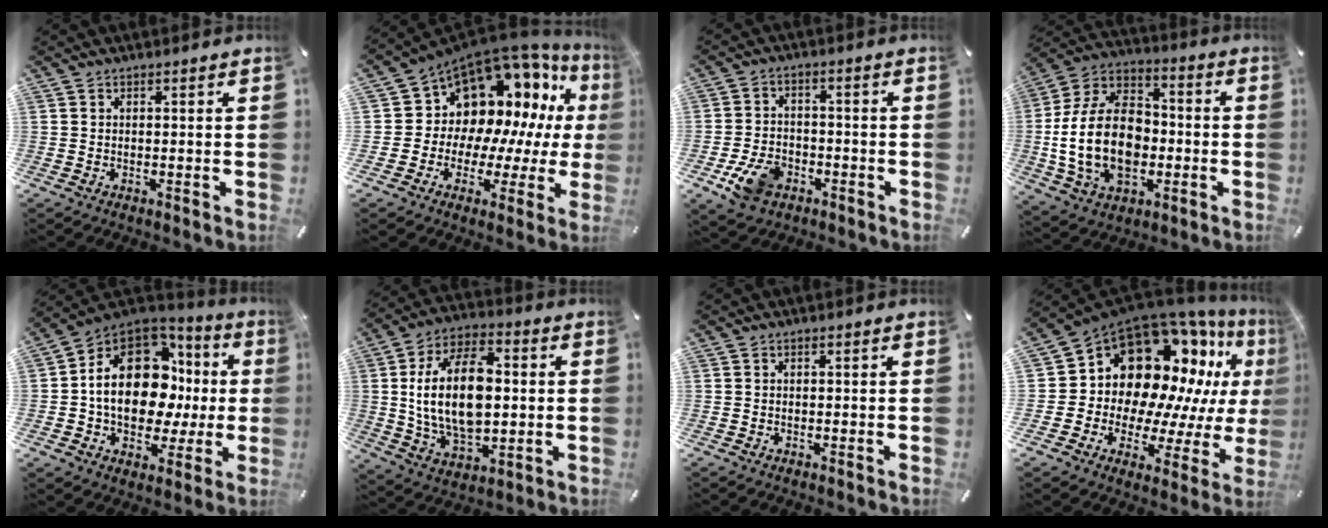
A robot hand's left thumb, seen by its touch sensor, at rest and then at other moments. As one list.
[{"total": 13.1, "force": [7.3, 10.1, 4.0], "torque": [-0.061, -0.098, 0.151]}, {"total": 8.6, "force": [-4.0, 6.1, 4.6], "torque": [-0.092, 0.015, -0.073]}, {"total": 19.8, "force": [-3.2, 14.1, 13.5], "torque": [-0.287, 0.013, -0.058]}, {"total": 19.2, "force": [1.7, 13.2, 13.9], "torque": [-0.243, -0.009, 0.030]}, {"total": 19.4, "force": [1.0, 12.3, 15.0], "torque": [-0.303, 0.003, 0.013]}, {"total": 0.0}, {"total": 18.0, "force": [10.3, 12.5, 8.0], "torque": [-0.133, -0.113, 0.202]}]